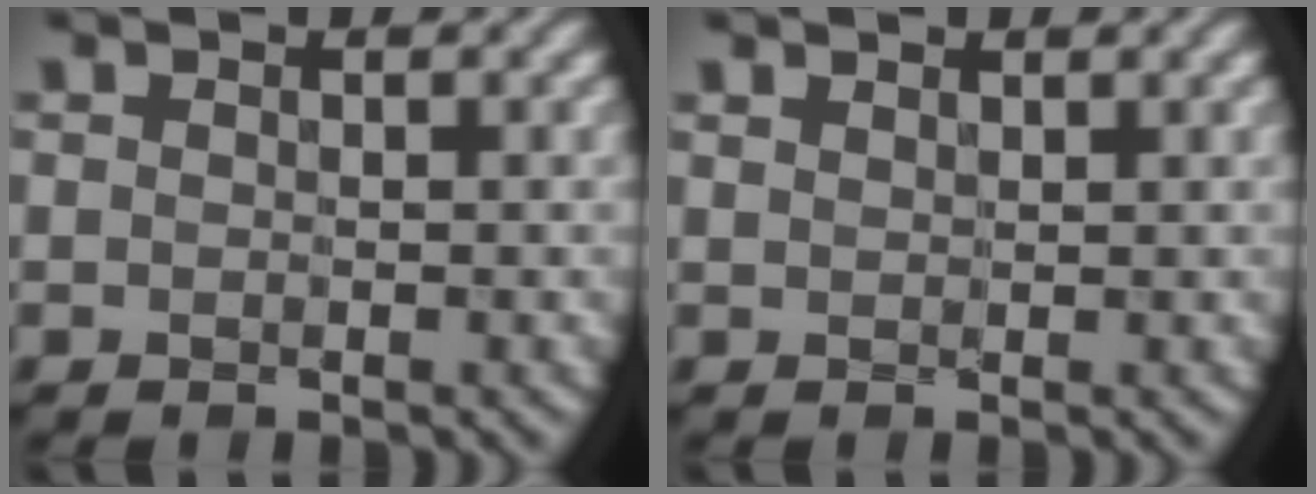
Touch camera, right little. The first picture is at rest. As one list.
[{"total": 1.7, "force": [1.4, 0.7, 0.6], "torque": [-0.017, 0.000, 0.024]}]